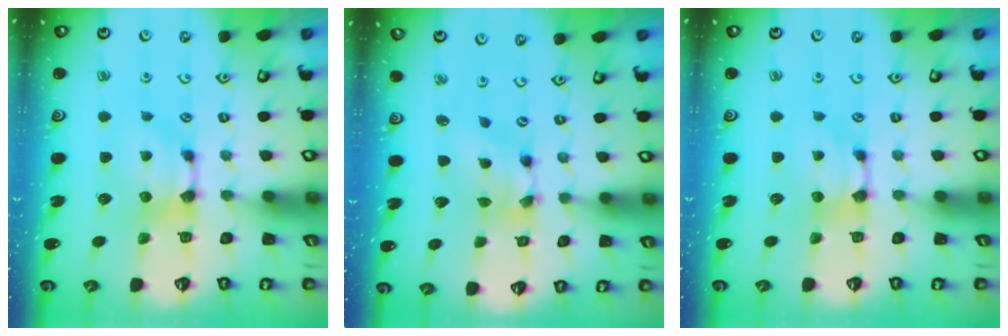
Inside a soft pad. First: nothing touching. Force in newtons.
{"total": 3.4, "press": 2.9, "slide": 1.8}
{"total": 0.0}